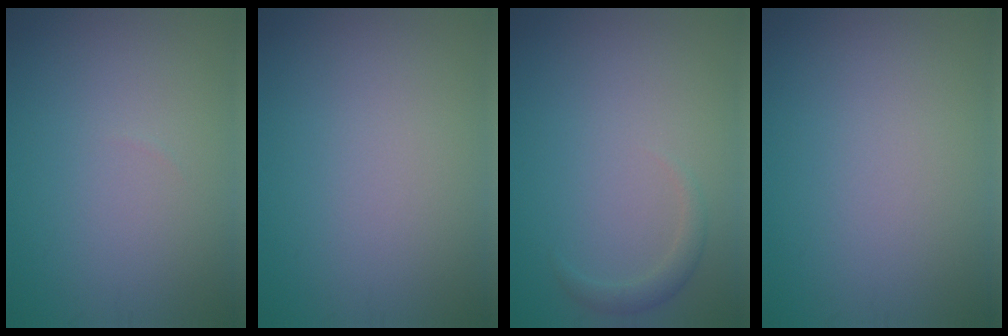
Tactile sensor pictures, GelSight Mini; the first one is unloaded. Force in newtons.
{"total": 0.0}
{"total": 1.4, "press": 1.4, "slide": 0.1}
{"total": 0.0}